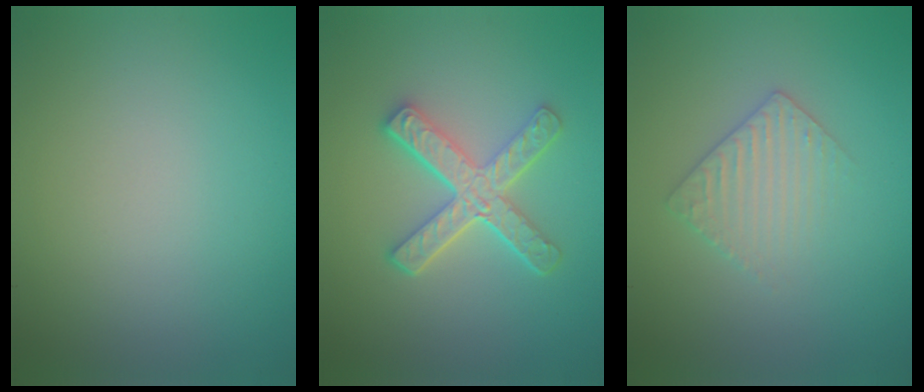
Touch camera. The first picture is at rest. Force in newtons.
{"total": 5.0, "press": 3.8, "slide": 3.3}
{"total": 2.5, "press": 2.4, "slide": 0.5}